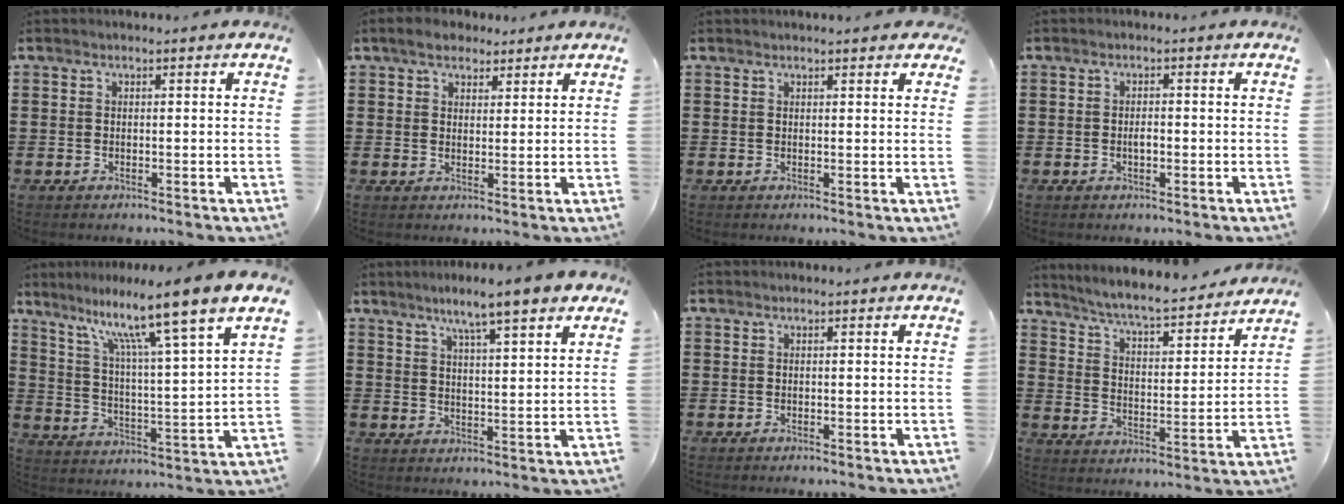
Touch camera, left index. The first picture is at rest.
{"total": 3.6, "force": [2.9, 2.0, 1.1], "torque": [-0.023, 0.007, 0.051]}
{"total": 1.2, "force": [1.1, 0.1, 0.6], "torque": [-0.013, 0.002, 0.020]}
{"total": 1.5, "force": [-0.3, 0.5, 1.4], "torque": [-0.028, 0.001, -0.004]}
{"total": 10.8, "force": [8.3, -0.9, 6.8], "torque": [-0.147, -0.060, 0.124]}
{"total": 6.2, "force": [4.9, 0.1, 3.9], "torque": [-0.085, -0.015, 0.079]}
{"total": 0.0}
{"total": 5.9, "force": [5.5, -0.2, 2.0], "torque": [-0.062, -0.040, 0.089]}